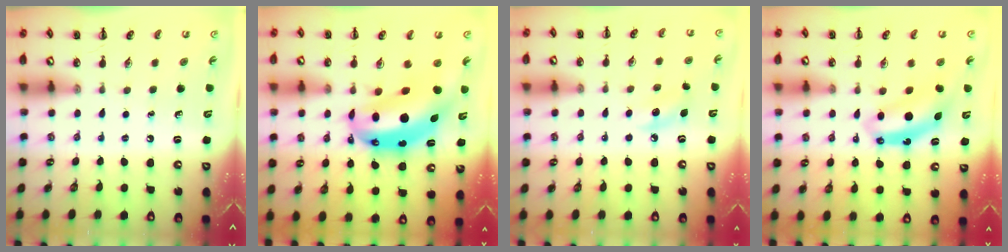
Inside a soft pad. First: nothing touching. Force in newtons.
{"total": 12.6, "press": 12.1, "slide": 3.4}
{"total": 7.4, "press": 7.2, "slide": 1.8}
{"total": 7.1, "press": 7.1, "slide": 0.6}